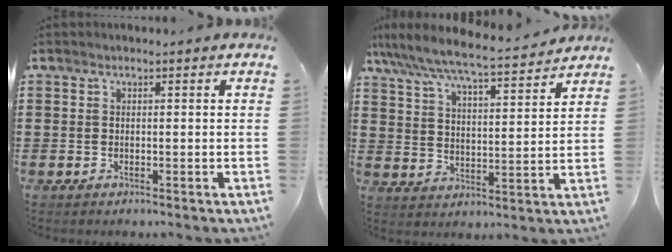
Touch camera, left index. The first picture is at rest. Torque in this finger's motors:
{"motor_torque": [1.19, -0.95, 0.40, 0.21]}